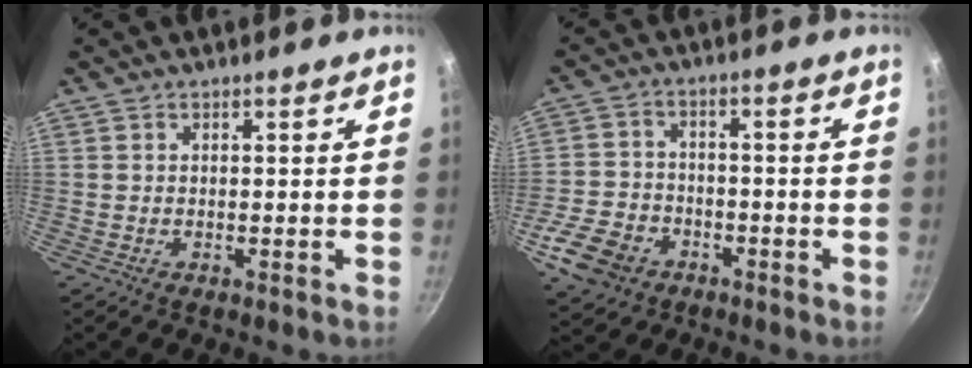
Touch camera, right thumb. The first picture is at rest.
{"total": 9.8, "force": [-4.9, 7.2, 4.6], "torque": [-0.082, 0.032, -0.093]}